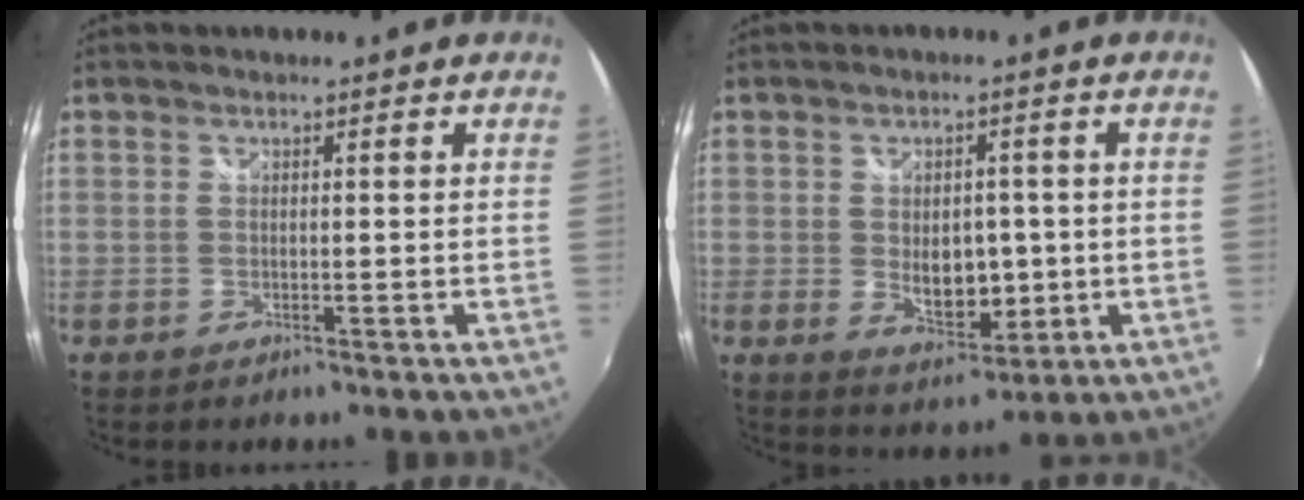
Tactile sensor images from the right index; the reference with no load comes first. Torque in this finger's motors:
{"motor_torque": [0.27, -0.15, 0.20, 0.06]}